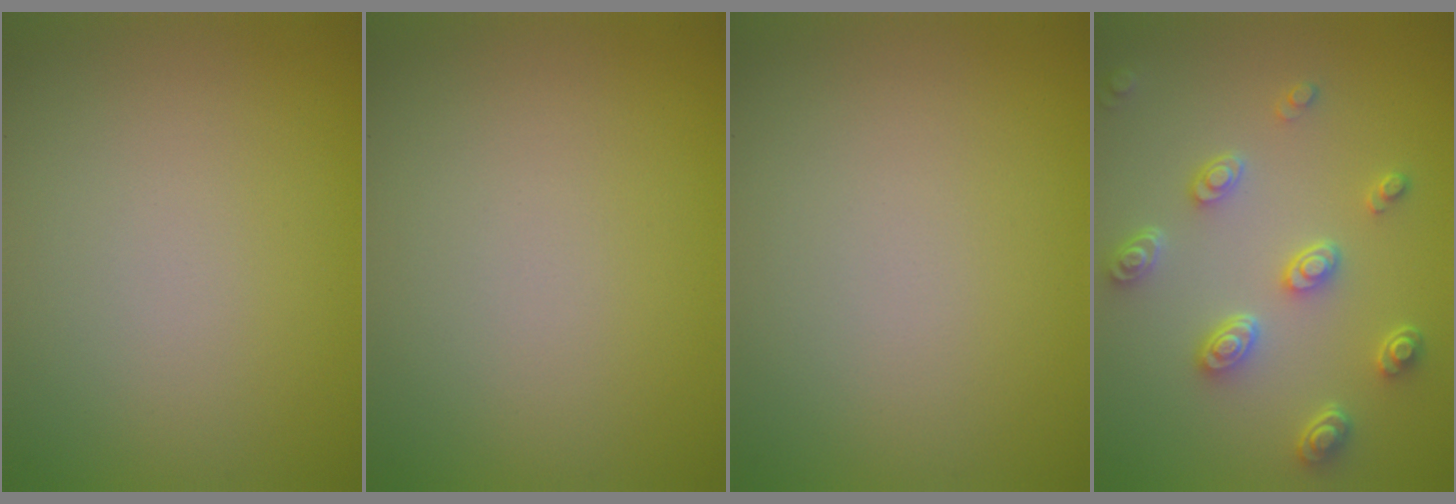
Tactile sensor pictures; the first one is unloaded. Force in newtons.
{"total": 0.0}
{"total": 0.0}
{"total": 4.4, "press": 3.4, "slide": 2.9}